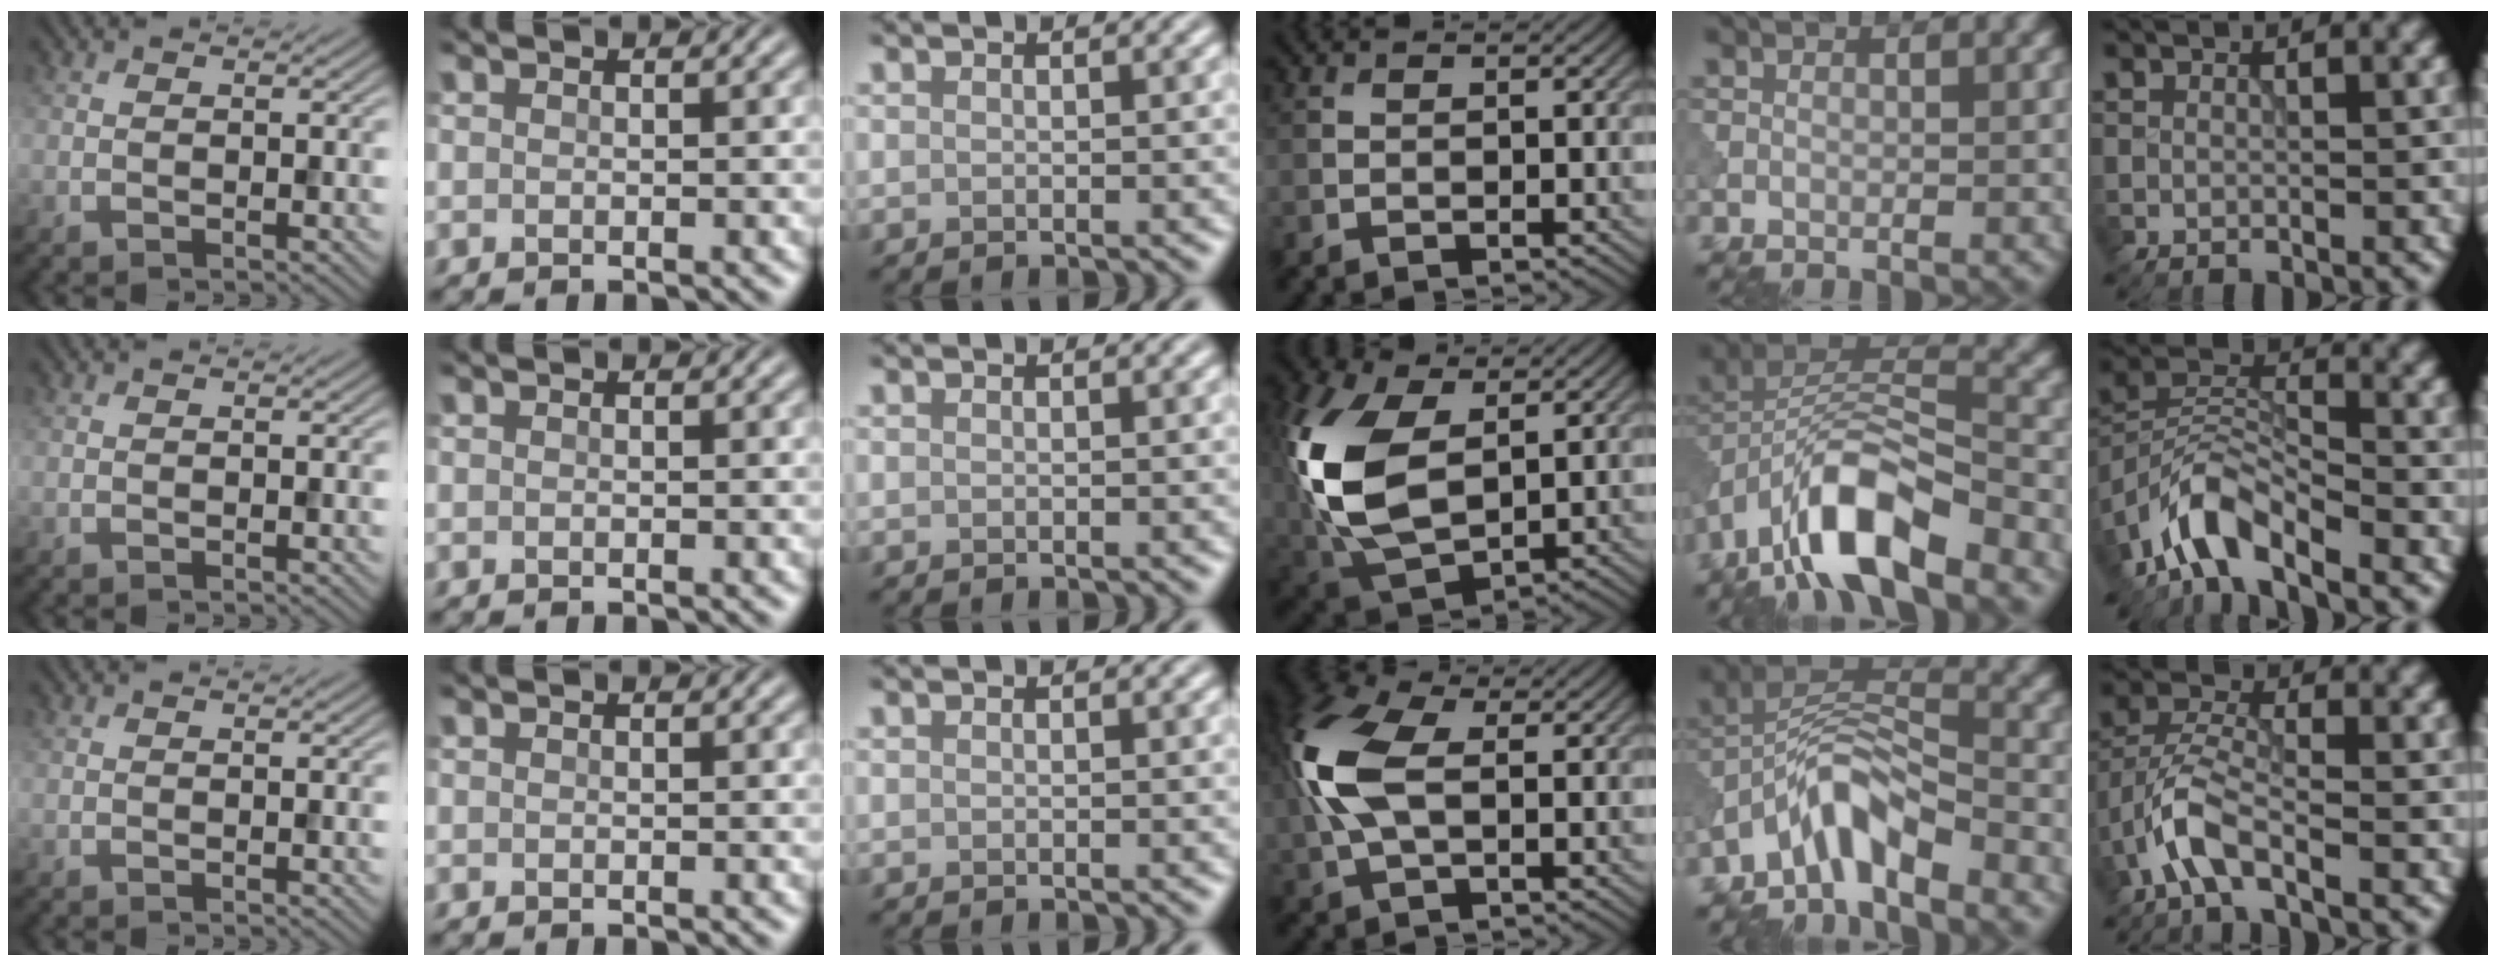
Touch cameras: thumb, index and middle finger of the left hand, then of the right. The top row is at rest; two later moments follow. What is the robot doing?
{"motion": "wipe", "object": "makeup brush"}